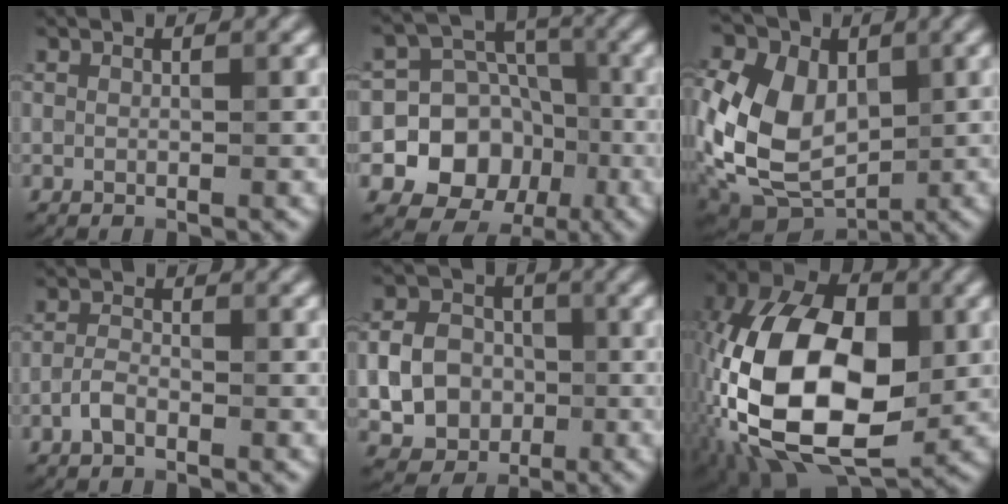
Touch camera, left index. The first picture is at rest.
{"total": 9.7, "force": [-2.8, 8.5, 3.7], "torque": [-0.059, 0.010, -0.075]}
{"total": 16.3, "force": [1.6, 12.0, 10.9], "torque": [-0.243, 0.028, 0.014]}
{"total": 1.6, "force": [-1.1, 0.4, 1.0], "torque": [-0.025, 0.008, -0.023]}
{"total": 7.0, "force": [-1.4, 5.8, 3.7], "torque": [-0.062, -0.007, -0.037]}
{"total": 16.9, "force": [-1.3, 10.3, 13.3], "torque": [-0.273, 0.019, -0.038]}